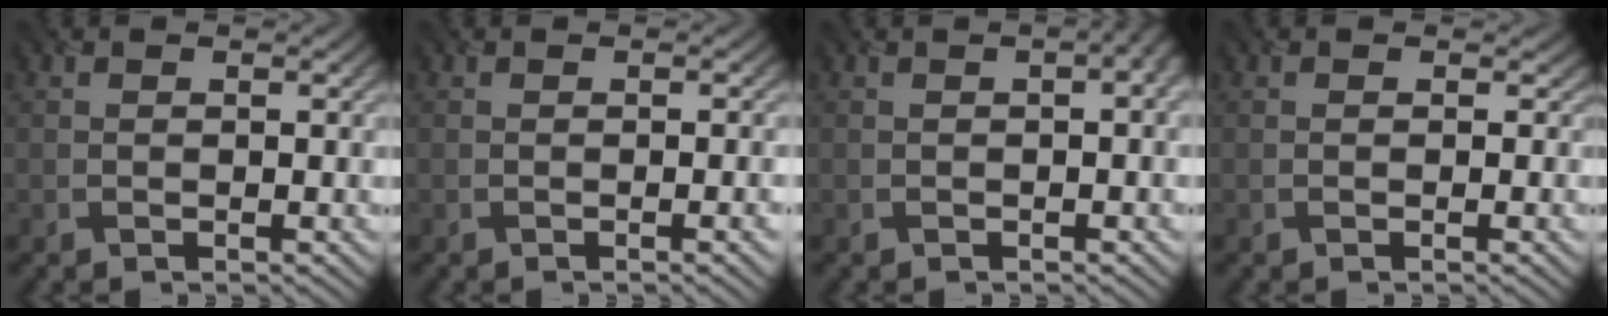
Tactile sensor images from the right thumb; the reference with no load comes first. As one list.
[{"total": 2.1, "force": [-0.4, 0.3, 2.0], "torque": [-0.025, -0.002, -0.004]}, {"total": 3.9, "force": [0.3, 2.0, 3.3], "torque": [-0.028, 0.004, 0.016]}, {"total": 0.6, "force": [-0.2, 0.6, 0.1], "torque": [0.001, -0.005, -0.003]}]